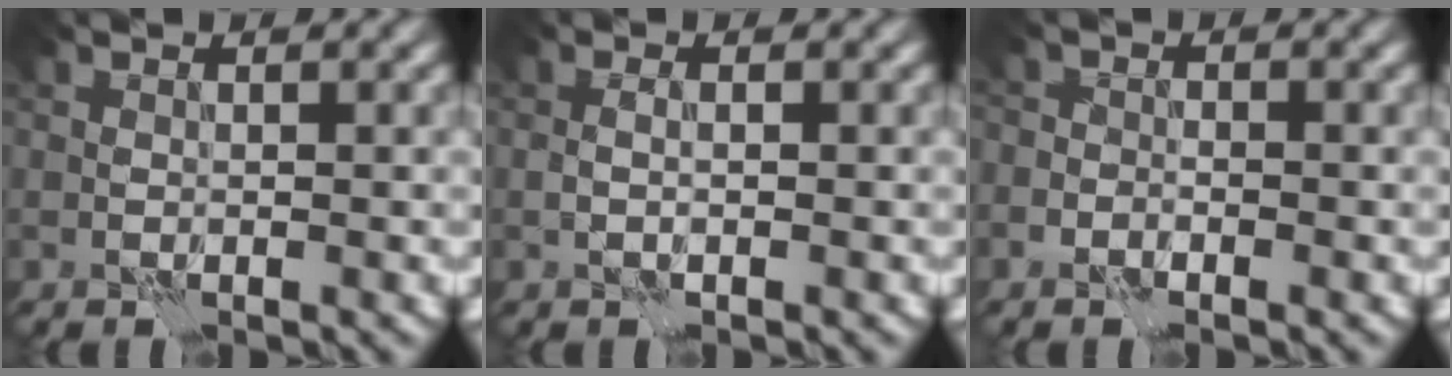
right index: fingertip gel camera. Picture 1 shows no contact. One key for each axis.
{"total": 0.7, "fx": -0.2, "fy": 0.1, "fz": 0.7, "tx": -0.014, "ty": 0.003, "tz": -0.006}
{"total": 1.6, "fx": -1.0, "fy": 0.9, "fz": 0.9, "tx": 0.001, "ty": 0.004, "tz": -0.018}